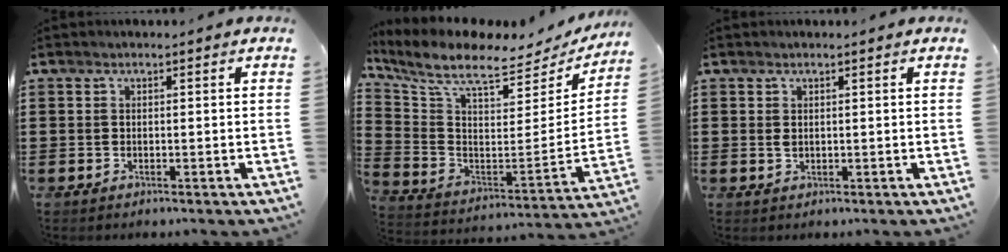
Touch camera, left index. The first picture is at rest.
{"total": 8.8, "force": [7.3, 1.7, 4.6], "torque": [-0.123, -0.057, 0.123]}
{"total": 0.8, "force": [0.3, 0.4, 0.6], "torque": [-0.014, 0.004, 0.006]}